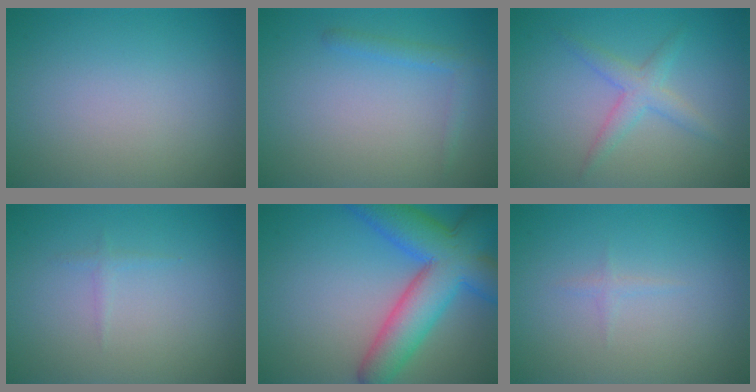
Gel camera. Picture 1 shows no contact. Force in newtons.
{"total": 1.5, "press": 1.5, "slide": 0.1}
{"total": 2.4, "press": 2.4, "slide": 0.1}
{"total": 0.6, "press": 0.6, "slide": 0.1}
{"total": 8.0, "press": 8.0, "slide": 0.4}
{"total": 0.6, "press": 0.6, "slide": 0.1}